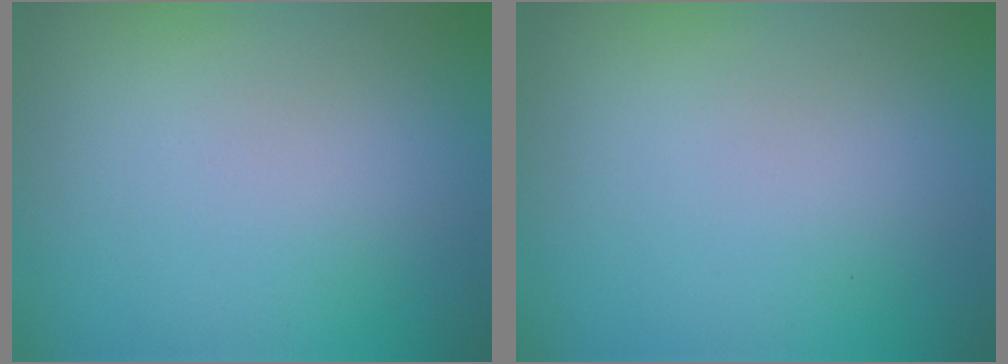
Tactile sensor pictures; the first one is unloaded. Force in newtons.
{"total": 0.0}